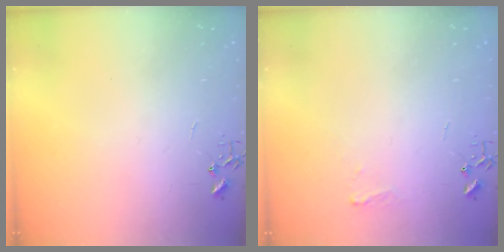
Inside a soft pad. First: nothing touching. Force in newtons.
{"total": 5.2, "press": 5.1, "slide": 0.6}